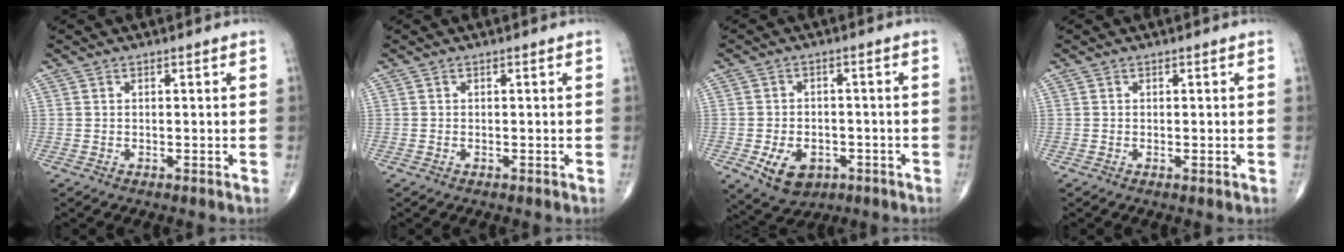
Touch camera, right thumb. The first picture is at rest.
{"total": 0.0}
{"total": 8.4, "force": [-3.3, 5.9, 5.0], "torque": [-0.069, 0.013, -0.041]}
{"total": 0.5, "force": [-0.1, 0.1, 0.5], "torque": [-0.010, -0.003, -0.002]}